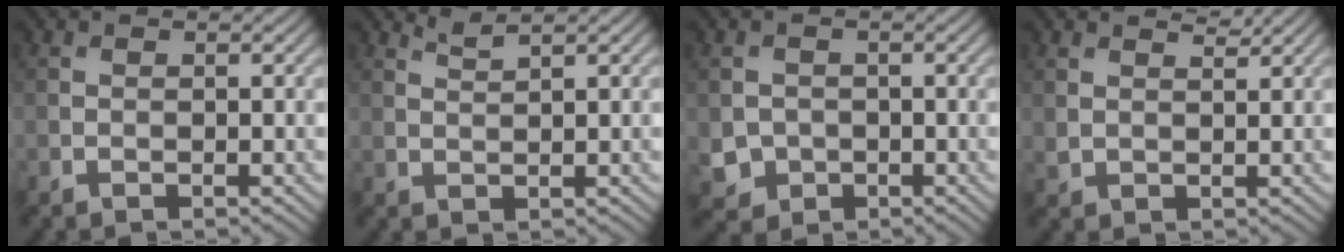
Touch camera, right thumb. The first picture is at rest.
{"total": 1.5, "force": [1.3, 0.0, 0.6], "torque": [-0.019, 0.004, 0.030]}
{"total": 3.1, "force": [-0.8, 2.8, 1.0], "torque": [-0.025, -0.012, -0.015]}
{"total": 2.1, "force": [1.8, 0.8, 0.7], "torque": [-0.022, 0.000, 0.041]}